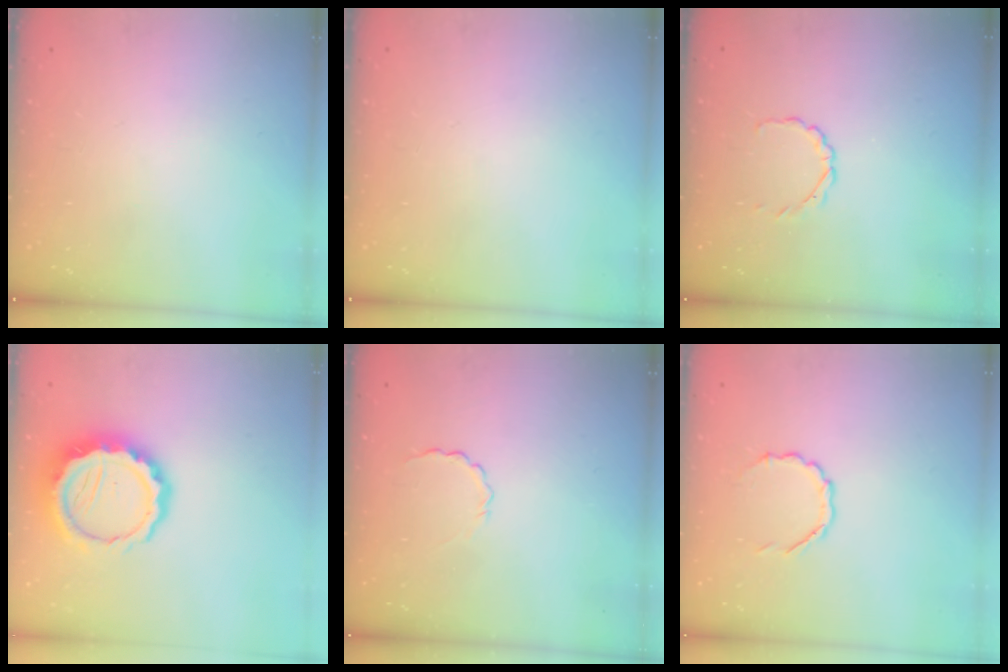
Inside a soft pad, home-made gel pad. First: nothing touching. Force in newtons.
{"total": 0.0}
{"total": 2.3, "press": 2.1, "slide": 0.8}
{"total": 13.6, "press": 13.3, "slide": 2.9}
{"total": 2.9, "press": 2.8, "slide": 0.8}
{"total": 4.9, "press": 4.7, "slide": 1.3}